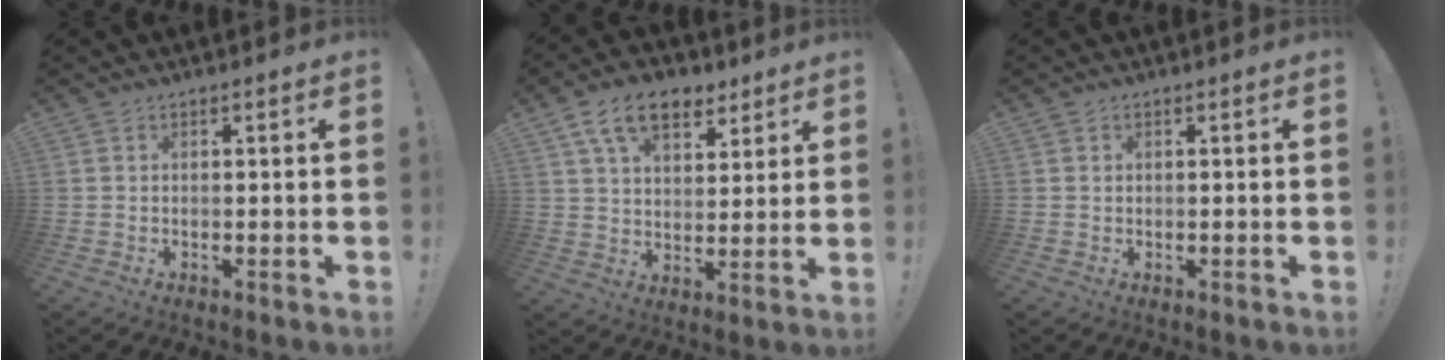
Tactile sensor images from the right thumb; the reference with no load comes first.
{"total": 13.6, "force": [7.6, 8.2, 7.7], "torque": [-0.129, -0.024, 0.144]}
{"total": 0.5, "force": [0.5, 0.2, 0.0], "torque": [0.000, 0.001, 0.010]}